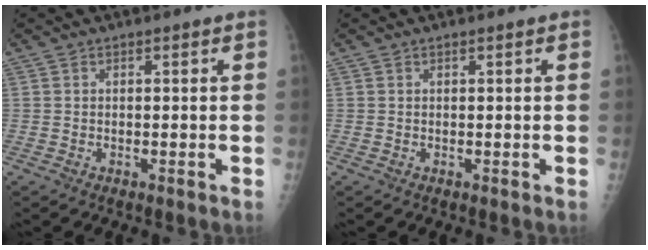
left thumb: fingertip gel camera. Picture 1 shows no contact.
{"total": 0.0}